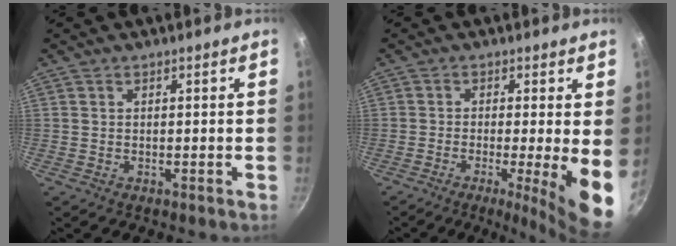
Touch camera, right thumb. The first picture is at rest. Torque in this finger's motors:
{"motor_torque": [-0.47, 1.08, 0.16, 0.01, 0.22]}